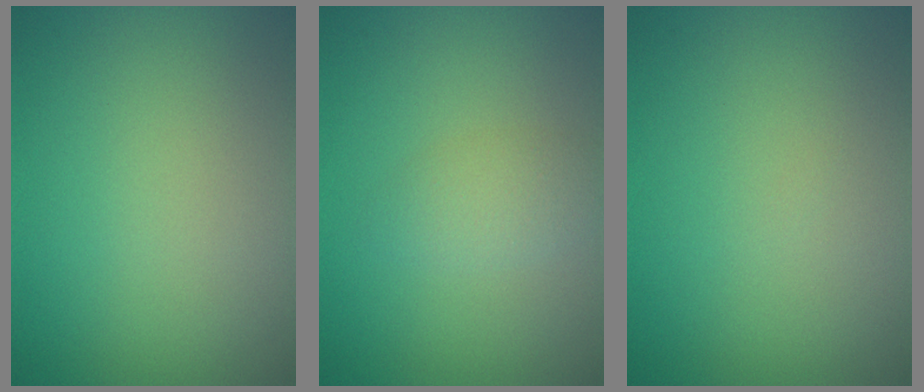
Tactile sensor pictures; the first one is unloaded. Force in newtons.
{"total": 1.8, "press": 1.8, "slide": 0.1}
{"total": 0.0}